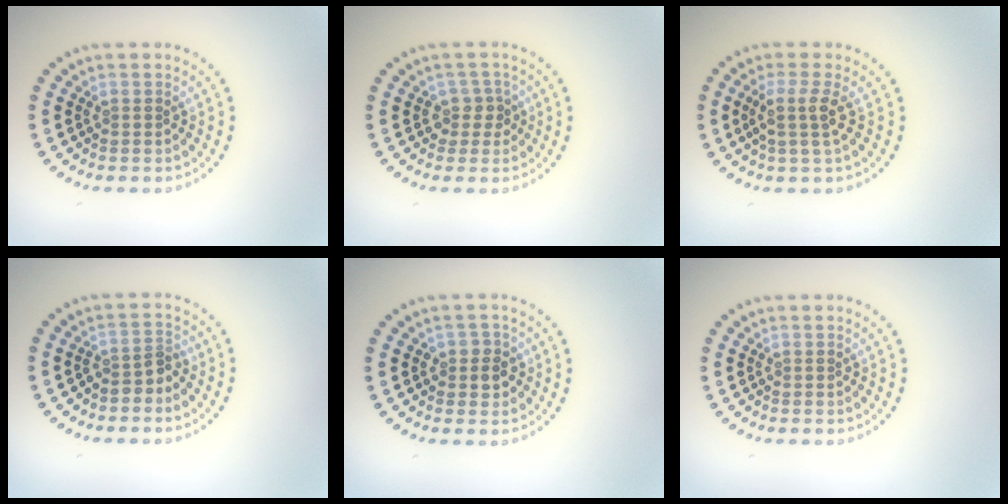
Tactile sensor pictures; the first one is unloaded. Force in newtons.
{"total": 1.9, "press": 1.5, "slide": 1.1}
{"total": 2.4, "press": 1.9, "slide": 1.4}
{"total": 1.9, "press": 1.4, "slide": 1.3}
{"total": 2.0, "press": 1.9, "slide": 0.7}
{"total": 0.0}